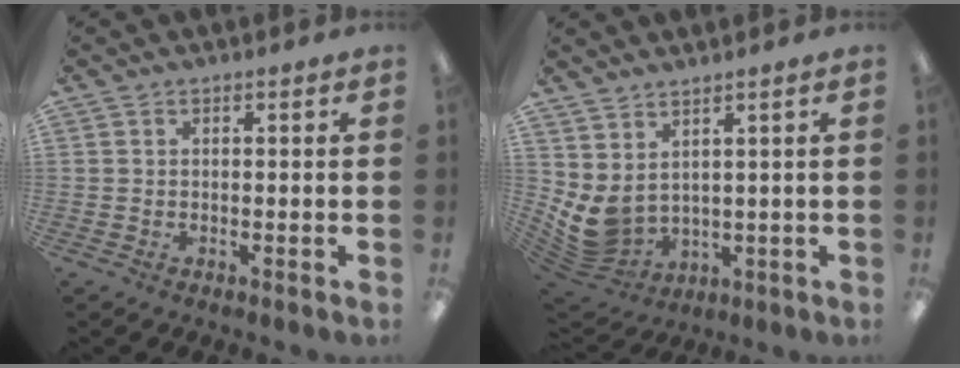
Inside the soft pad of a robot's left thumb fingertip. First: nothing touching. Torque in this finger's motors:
{"motor_torque": [1.14, 1.13, 0.73, -0.86, 0.08]}